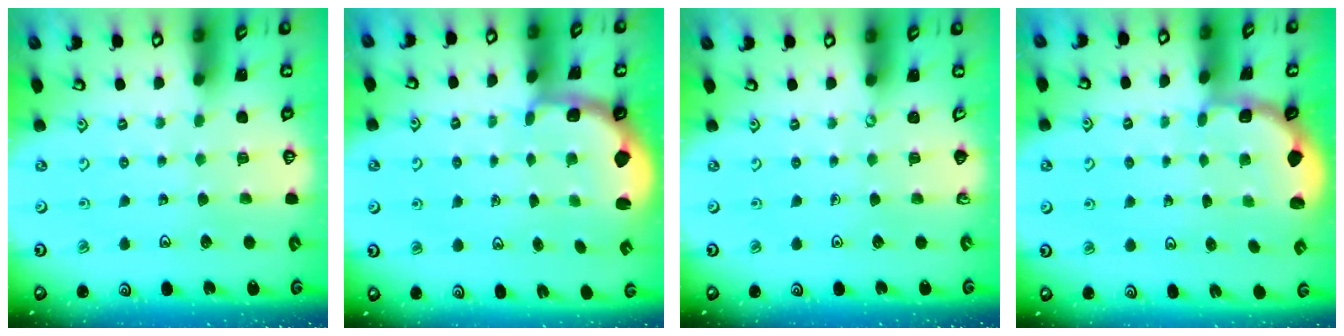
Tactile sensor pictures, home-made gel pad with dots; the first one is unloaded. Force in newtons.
{"total": 2.5, "press": 1.1, "slide": 2.2}
{"total": 0.0}
{"total": 1.8, "press": 1.7, "slide": 0.7}